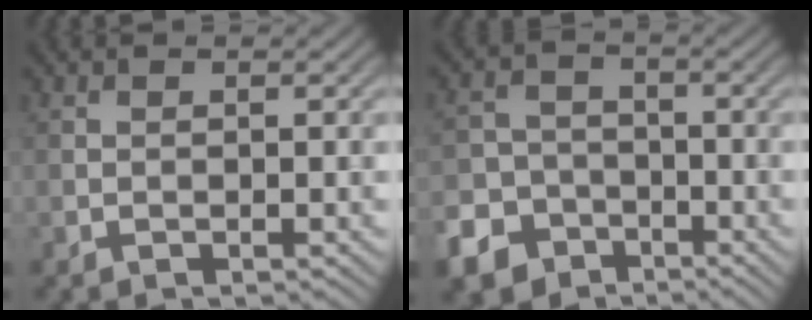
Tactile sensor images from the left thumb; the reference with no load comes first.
{"total": 9.9, "force": [-6.0, 7.5, 2.3], "torque": [-0.066, -0.038, -0.123]}